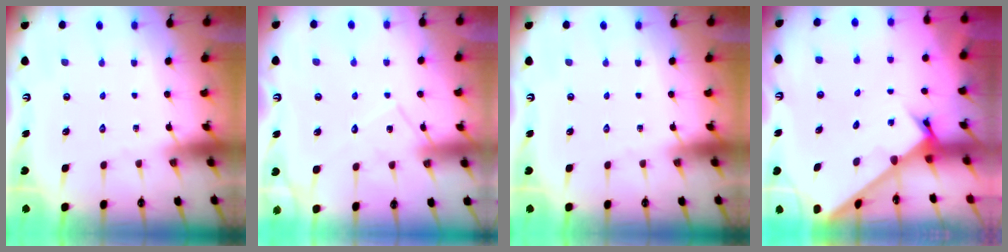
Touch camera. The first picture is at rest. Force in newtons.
{"total": 9.4, "press": 9.4, "slide": 0.7}
{"total": 0.0}
{"total": 2.1, "press": 2.1, "slide": 0.2}